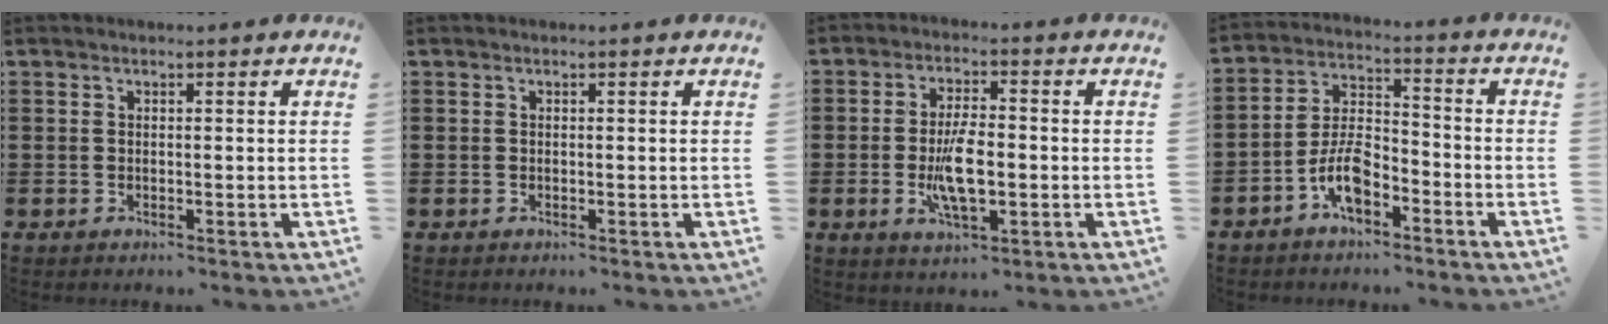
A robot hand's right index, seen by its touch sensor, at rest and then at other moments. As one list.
[{"total": 0.0}, {"total": 7.9, "force": [-1.4, 3.0, 7.2], "torque": [-0.156, -0.009, -0.030]}, {"total": 7.3, "force": [-4.0, 3.3, 5.2], "torque": [-0.120, 0.007, -0.080]}]